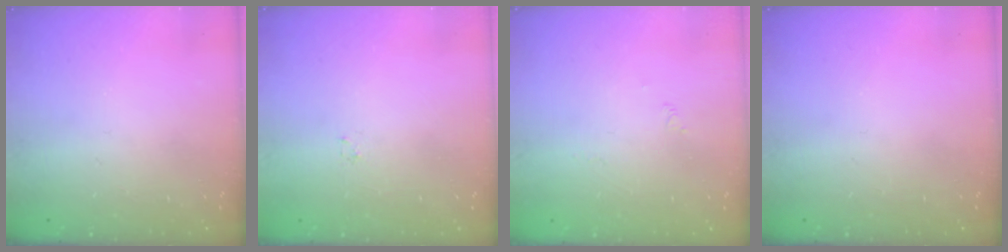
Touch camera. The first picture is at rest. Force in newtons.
{"total": 0.8, "press": 0.8, "slide": 0.2}
{"total": 1.7, "press": 1.6, "slide": 0.4}
{"total": 0.0}